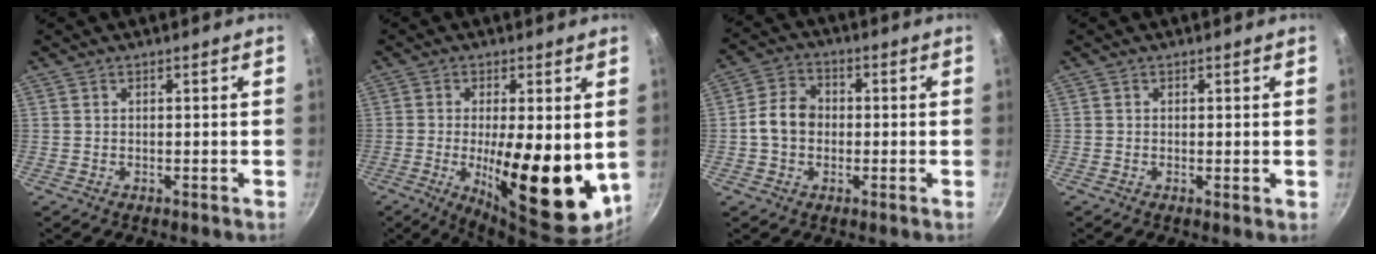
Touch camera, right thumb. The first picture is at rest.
{"total": 17.2, "force": [-1.3, 5.8, 16.2], "torque": [-0.228, -0.021, -0.013]}
{"total": 7.2, "force": [-0.5, 5.8, 4.2], "torque": [-0.052, 0.022, -0.021]}
{"total": 0.7, "force": [0.1, 0.2, 0.6], "torque": [-0.010, -0.005, -0.002]}